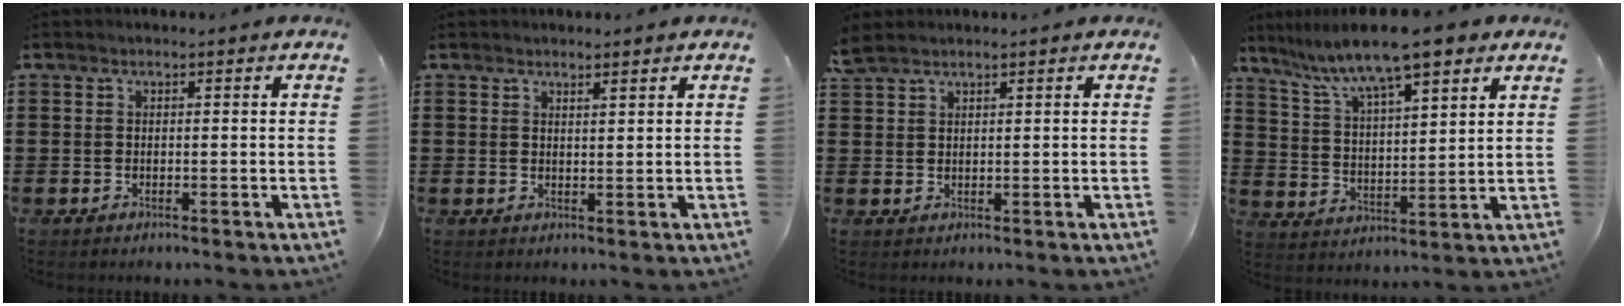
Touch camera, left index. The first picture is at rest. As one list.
[{"total": 1.7, "force": [1.6, 0.1, 0.7], "torque": [-0.016, 0.000, 0.031]}, {"total": 2.2, "force": [2.0, 0.6, 0.9], "torque": [-0.021, 0.002, 0.038]}, {"total": 10.1, "force": [8.0, 1.5, 6.0], "torque": [-0.143, -0.025, 0.134]}]